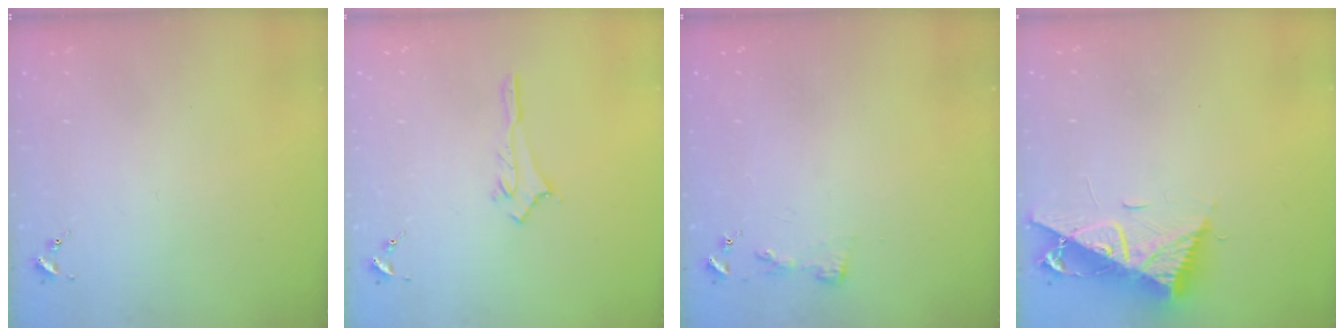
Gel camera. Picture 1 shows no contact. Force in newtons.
{"total": 2.9, "press": 2.9, "slide": 0.2}
{"total": 3.1, "press": 3.1, "slide": 0.4}
{"total": 11.7, "press": 11.6, "slide": 0.9}